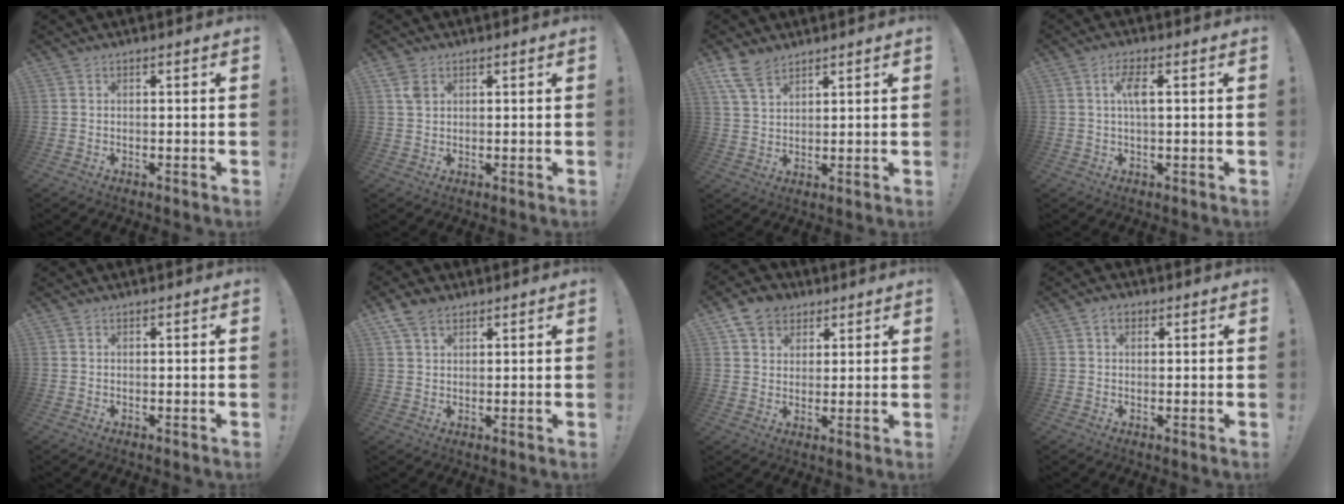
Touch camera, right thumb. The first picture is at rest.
{"total": 3.2, "force": [1.6, 2.0, 1.8], "torque": [-0.030, -0.001, 0.031]}
{"total": 8.3, "force": [6.0, 4.2, 4.0], "torque": [-0.086, -0.020, 0.120]}
{"total": 4.8, "force": [1.0, 1.2, 4.5], "torque": [-0.086, 0.004, 0.012]}
{"total": 0.0}
{"total": 6.4, "force": [3.9, 4.0, 3.2], "torque": [-0.061, -0.006, 0.078]}
{"total": 8.9, "force": [5.0, 6.9, 2.7], "torque": [-0.053, -0.019, 0.103]}
{"total": 3.0, "force": [1.3, 2.1, 1.6], "torque": [-0.025, 0.001, 0.022]}